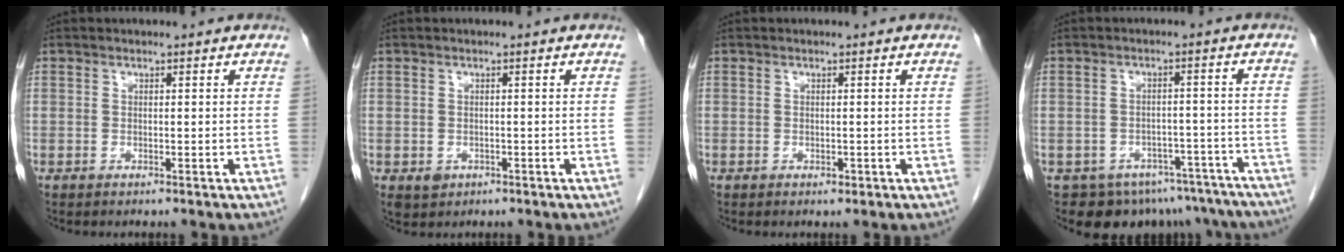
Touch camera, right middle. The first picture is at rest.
{"total": 2.2, "force": [-0.8, 1.8, 0.8], "torque": [-0.014, -0.001, -0.003]}
{"total": 0.6, "force": [-0.3, 0.4, 0.4], "torque": [-0.007, -0.001, -0.001]}
{"total": 14.6, "force": [-11.8, 7.9, 3.3], "torque": [-0.035, 0.026, -0.127]}